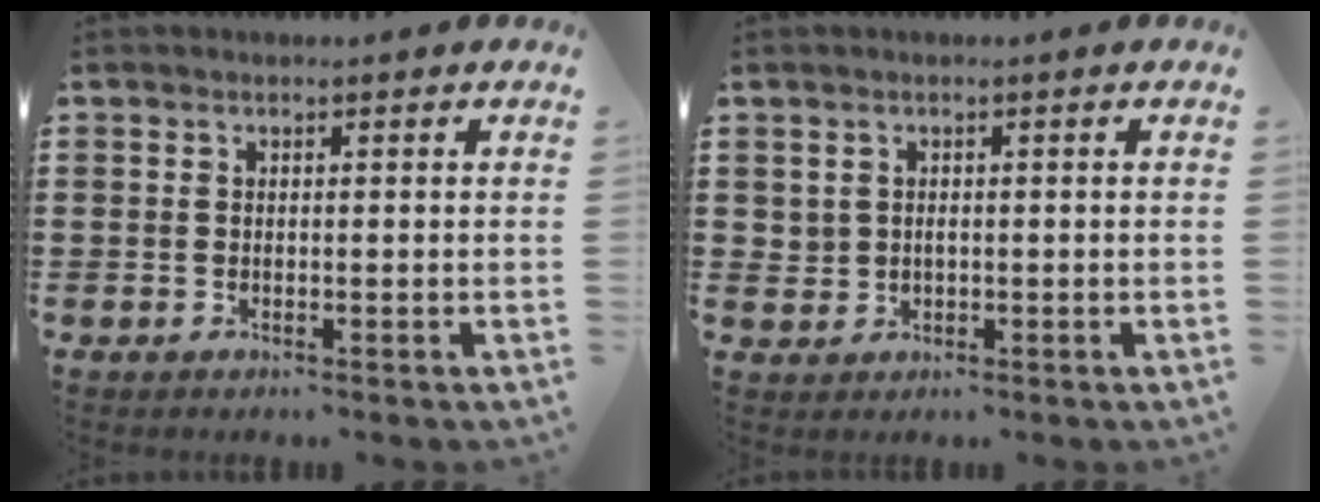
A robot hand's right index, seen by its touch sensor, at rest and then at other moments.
{"total": 1.2, "force": [0.3, 1.1, 0.4], "torque": [-0.012, 0.007, 0.005]}